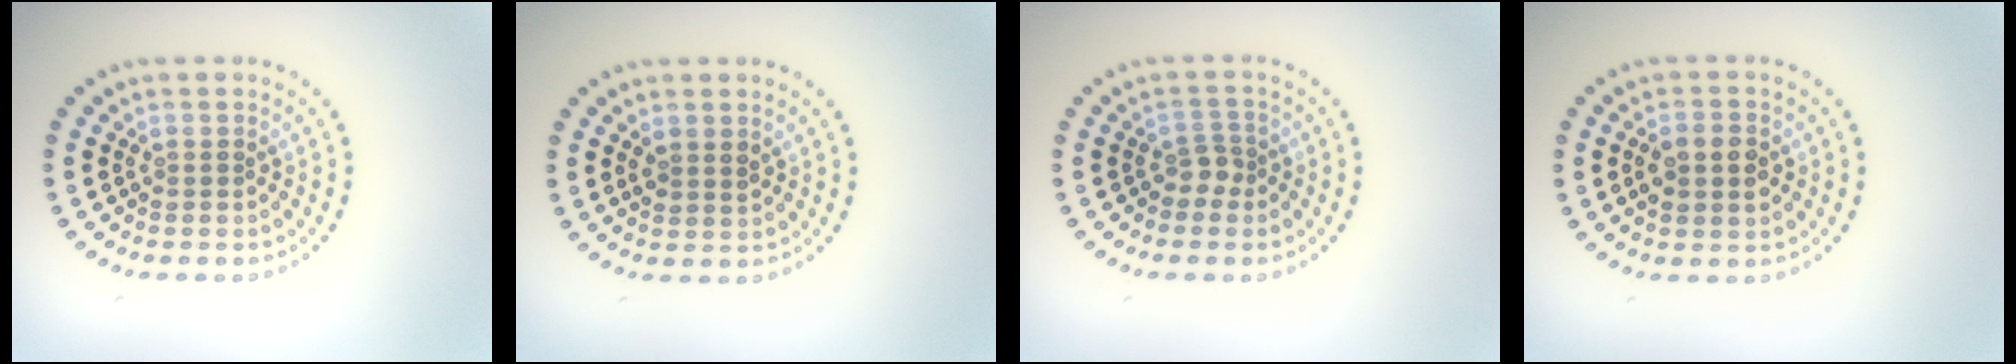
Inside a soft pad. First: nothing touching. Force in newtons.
{"total": 1.2, "press": 1.1, "slide": 0.6}
{"total": 1.4, "press": 1.0, "slide": 1.0}
{"total": 2.9, "press": 2.9, "slide": 0.0}